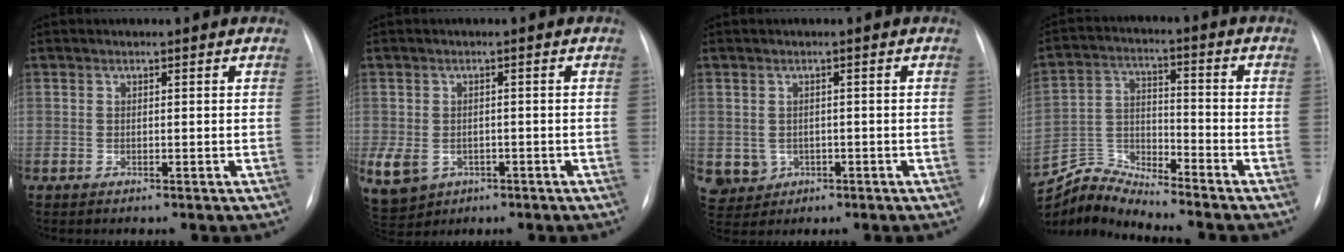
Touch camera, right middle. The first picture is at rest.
{"total": 13.0, "force": [-4.8, 10.6, 5.6], "torque": [-0.173, -0.001, -0.058]}
{"total": 4.6, "force": [-1.0, 4.3, 1.1], "torque": [-0.021, 0.003, -0.004]}
{"total": 8.9, "force": [-8.7, -1.6, -0.4], "torque": [-0.003, 0.019, -0.165]}